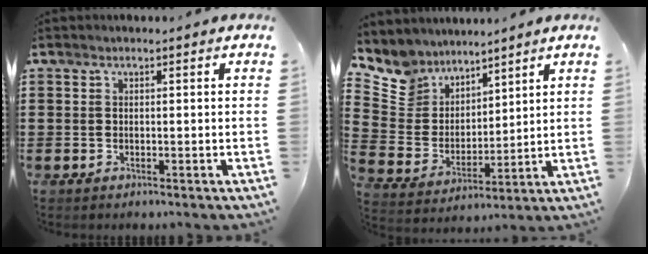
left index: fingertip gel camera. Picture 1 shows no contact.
{"total": 8.0, "force": [6.7, 4.4, -0.4], "torque": [-0.050, -0.054, 0.129]}